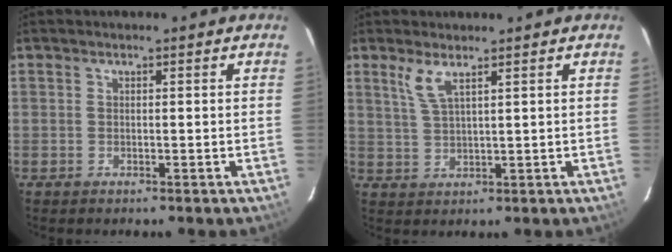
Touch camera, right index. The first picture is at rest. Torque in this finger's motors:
{"motor_torque": [0.05, 0.05, 0.07, 0.05]}